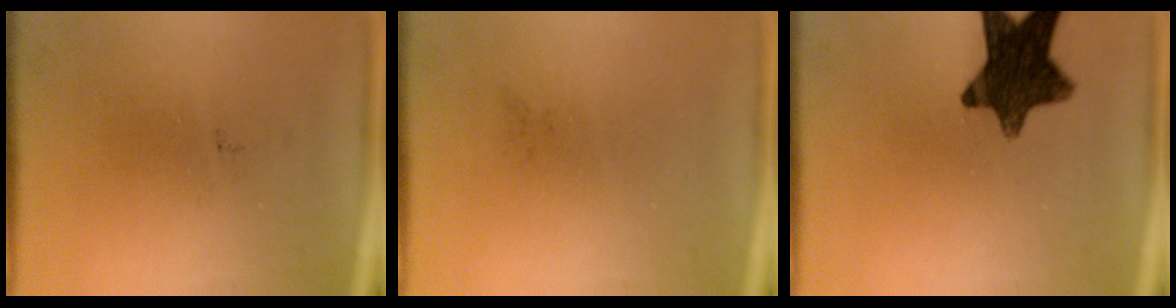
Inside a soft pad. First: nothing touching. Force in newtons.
{"total": 0.0}
{"total": 12.1}